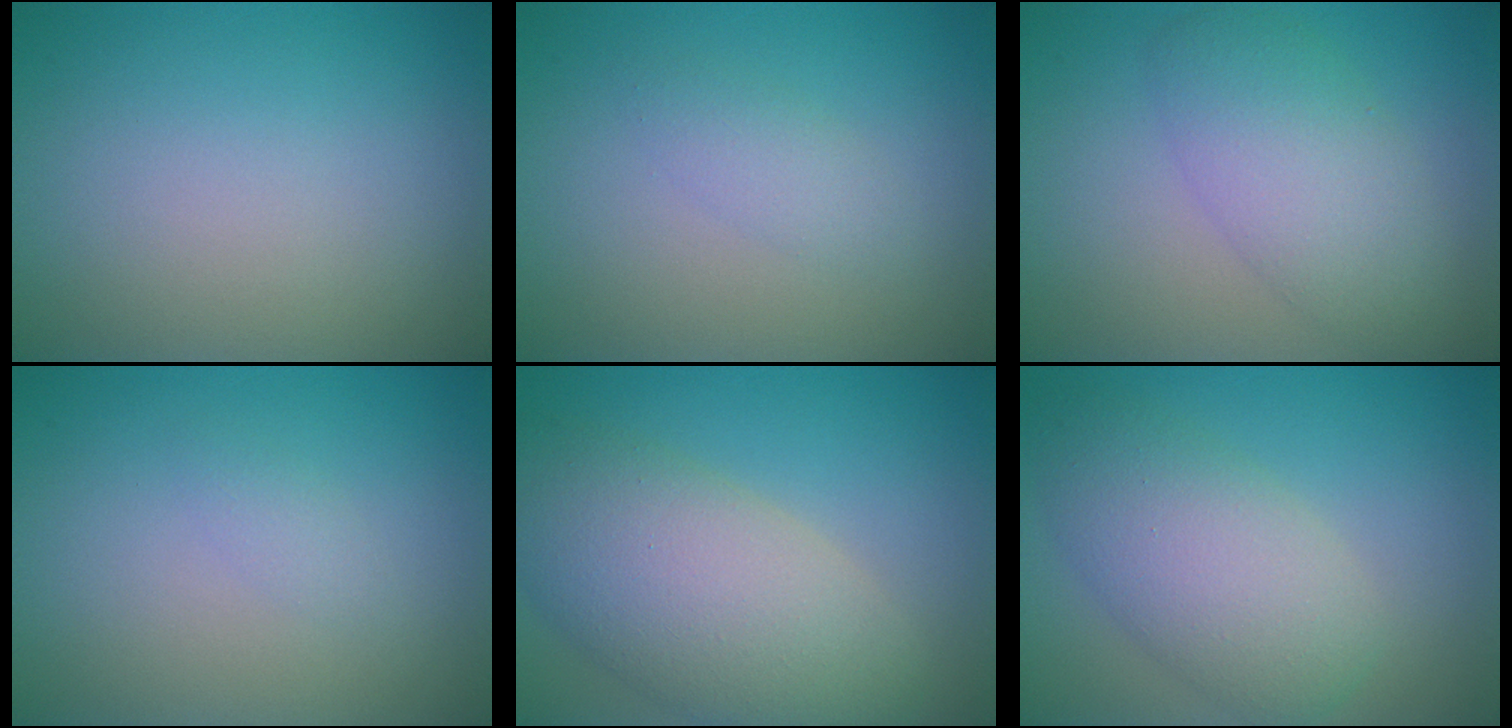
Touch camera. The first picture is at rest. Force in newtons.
{"total": 1.5, "press": 1.5, "slide": 0.1}
{"total": 5.0, "press": 5.0, "slide": 0.2}
{"total": 0.9, "press": 0.9, "slide": 0.0}
{"total": 10.1, "press": 10.1, "slide": 0.2}
{"total": 5.8, "press": 5.7, "slide": 0.3}